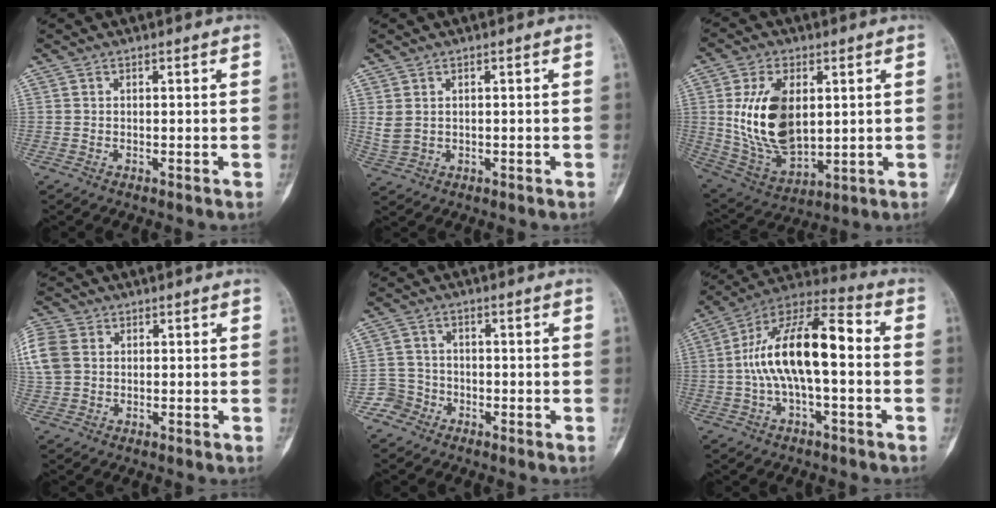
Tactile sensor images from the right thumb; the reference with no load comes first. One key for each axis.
{"total": 3.1, "fx": 0.6, "fy": 2.3, "fz": 2.0, "tx": -0.049, "ty": 0.002, "tz": 0.021}
{"total": 17.0, "fx": 2.6, "fy": 9.9, "fz": 13.6, "tx": -0.237, "ty": -0.017, "tz": 0.064}
{"total": 10.1, "fx": 1.9, "fy": 7.9, "fz": 6.0, "tx": -0.165, "ty": 0.014, "tz": 0.037}
{"total": 3.9, "fx": -2.3, "fy": 3.1, "fz": -0.5, "tx": 0.031, "ty": 0.020, "tz": -0.051}
{"total": 17.4, "fx": -0.4, "fy": 6.9, "fz": 15.9, "tx": -0.294, "ty": 0.055, "tz": -0.013}